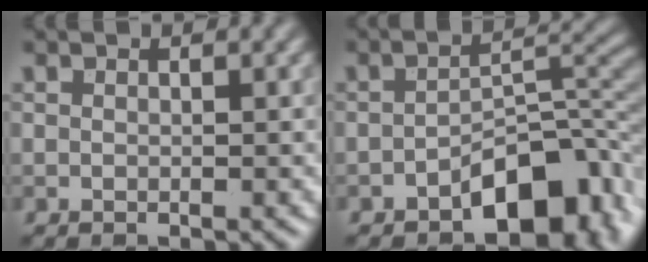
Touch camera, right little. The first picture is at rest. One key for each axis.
{"total": 6.9, "fx": -3.6, "fy": 3.4, "fz": 4.8, "tx": -0.054, "ty": 0.011, "tz": -0.063}